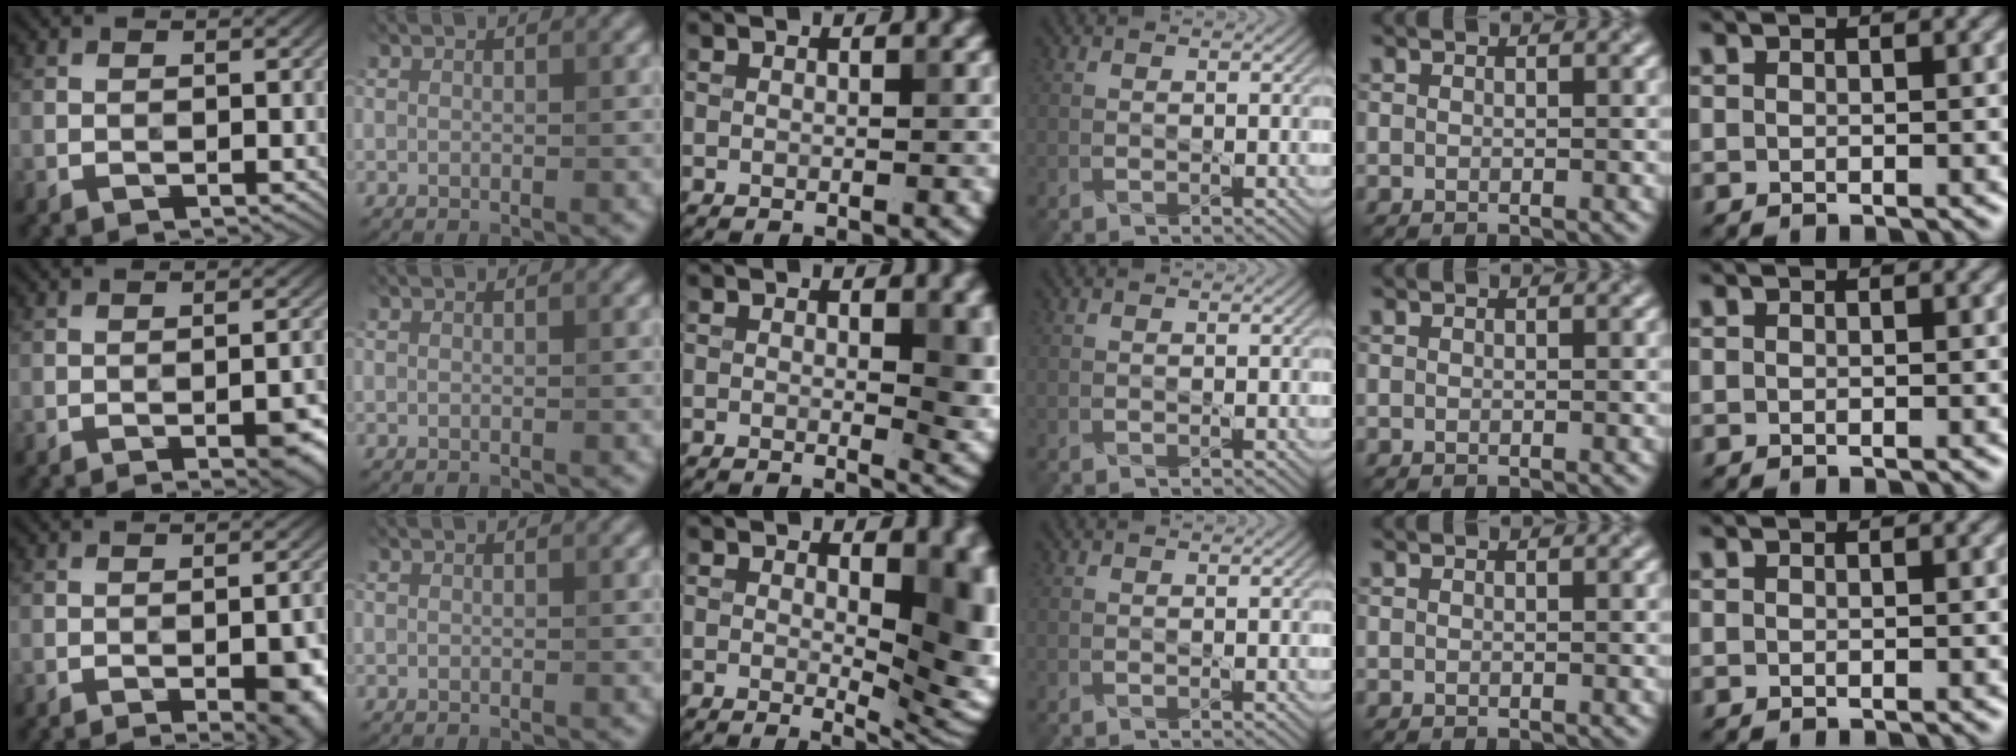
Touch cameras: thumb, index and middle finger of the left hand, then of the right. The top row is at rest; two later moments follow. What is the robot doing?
{"motion": "pour", "object": "plastic test tube"}